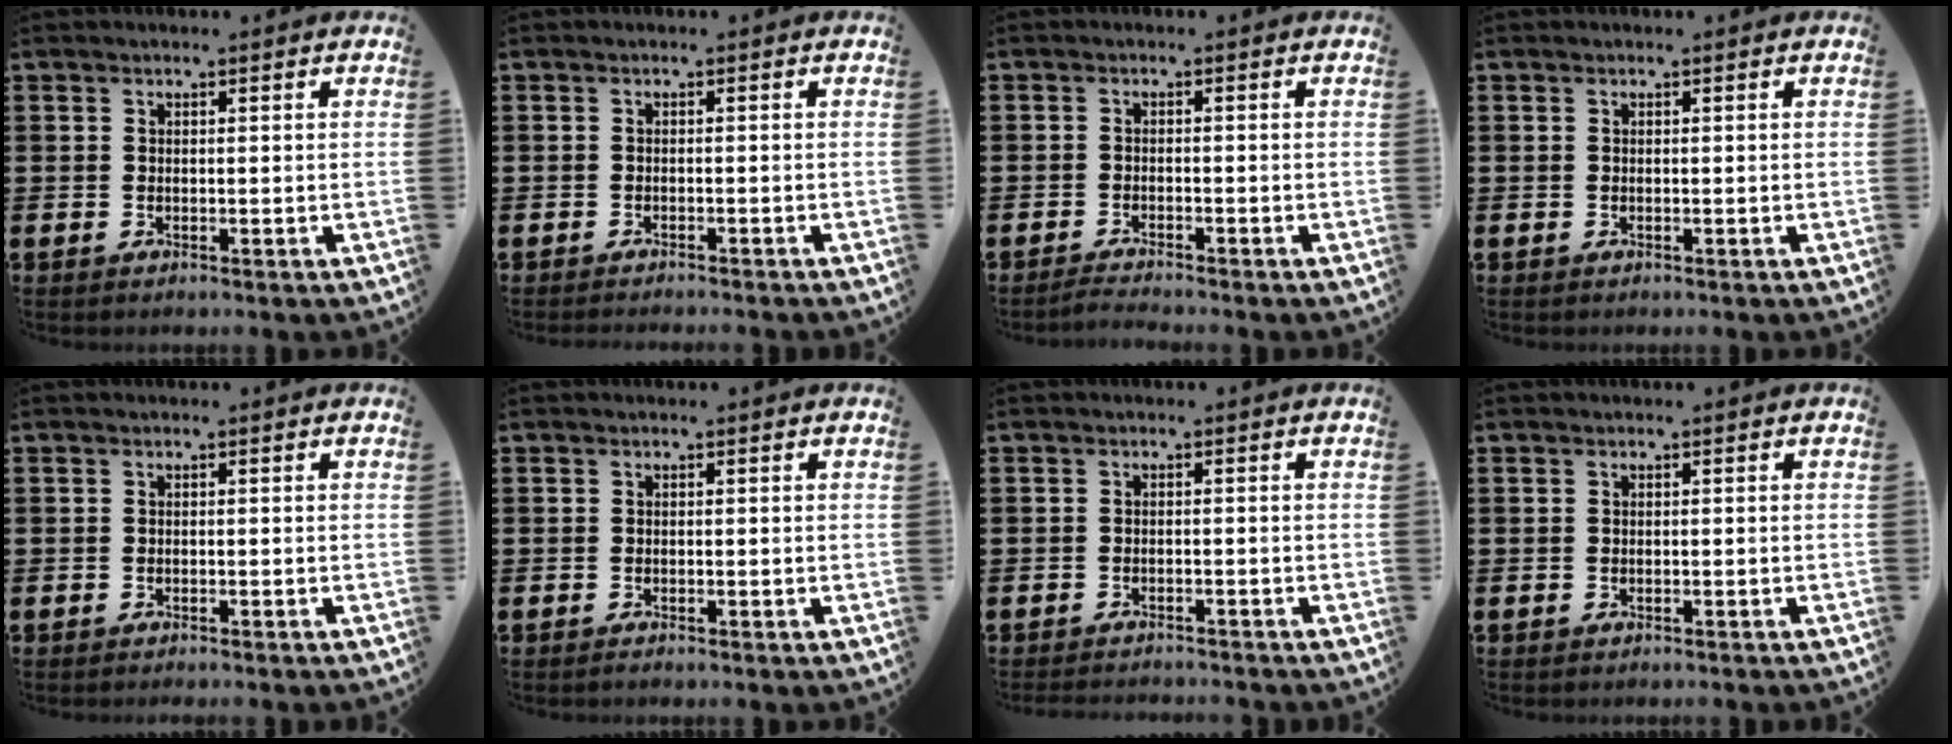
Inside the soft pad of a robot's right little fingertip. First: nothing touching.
{"total": 0.7, "force": [-0.7, -0.2, -0.1], "torque": [0.001, 0.000, -0.014]}
{"total": 1.2, "force": [-1.1, -0.1, 0.2], "torque": [-0.006, 0.001, -0.022]}
{"total": 0.0}
{"total": 0.0}
{"total": 0.0}
{"total": 1.1, "force": [-1.1, 0.0, 0.0], "torque": [-0.003, 0.001, -0.023]}
{"total": 0.0}